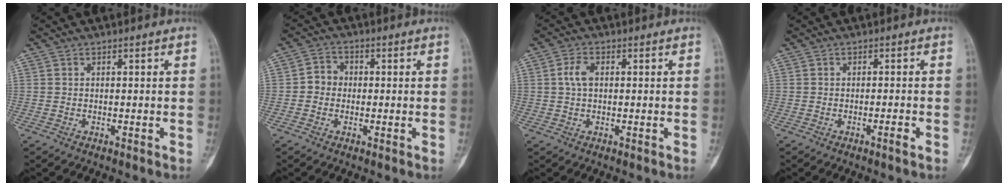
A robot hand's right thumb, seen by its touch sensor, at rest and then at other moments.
{"total": 3.6, "force": [-0.4, 3.2, 1.5], "torque": [-0.007, 0.011, -0.016]}
{"total": 3.3, "force": [0.5, 2.0, 2.6], "torque": [-0.056, 0.005, 0.006]}
{"total": 1.6, "force": [-0.9, 0.0, 1.3], "torque": [-0.024, 0.002, -0.016]}